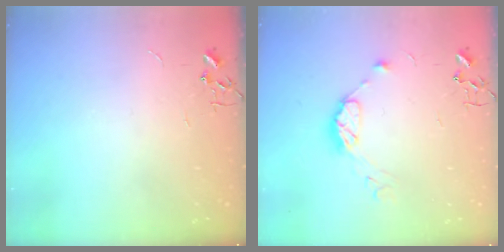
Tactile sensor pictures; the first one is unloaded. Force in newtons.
{"total": 9.4, "press": 9.4, "slide": 0.8}